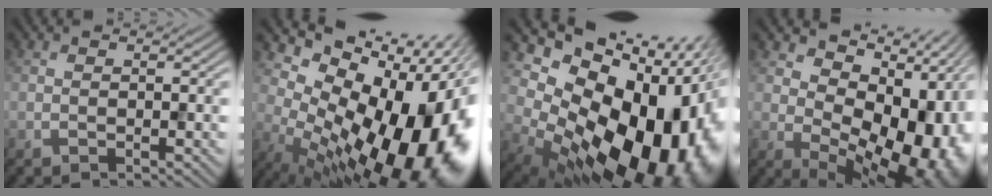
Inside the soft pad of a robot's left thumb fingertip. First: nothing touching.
{"total": 18.6, "force": [-0.2, 10.9, 15.1], "torque": [-0.190, -0.036, 0.036]}
{"total": 20.6, "force": [-2.0, 14.1, 14.9], "torque": [-0.226, -0.054, 0.002]}
{"total": 16.8, "force": [1.1, 10.6, 13.0], "torque": [-0.128, -0.007, 0.052]}